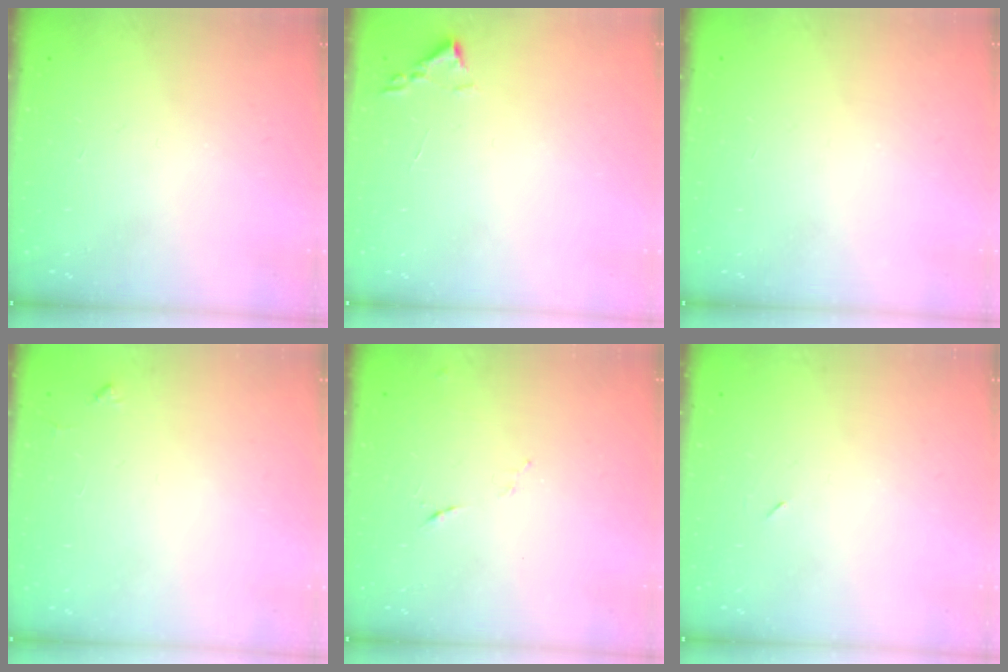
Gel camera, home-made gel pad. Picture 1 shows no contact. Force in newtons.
{"total": 1.8, "press": 1.7, "slide": 0.2}
{"total": 0.0}
{"total": 3.5, "press": 3.5, "slide": 0.5}
{"total": 5.2, "press": 5.1, "slide": 0.8}
{"total": 2.3, "press": 2.0, "slide": 1.2}